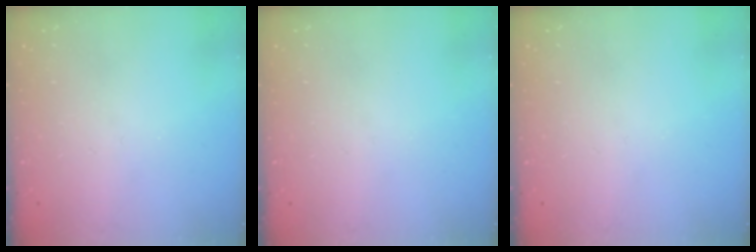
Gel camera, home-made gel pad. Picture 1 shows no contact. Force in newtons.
{"total": 0.0}
{"total": 0.0}